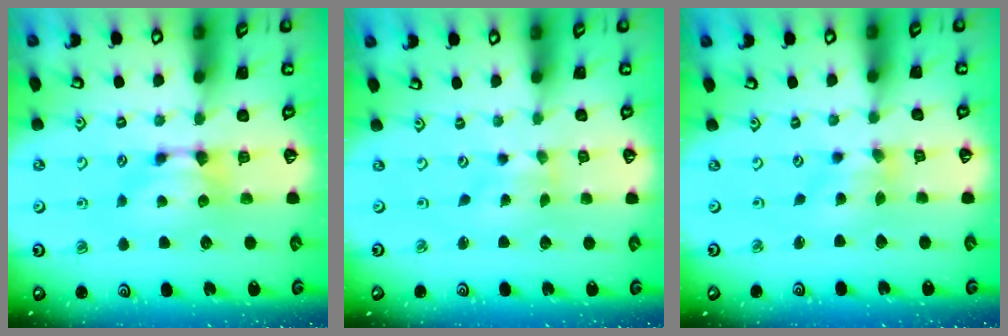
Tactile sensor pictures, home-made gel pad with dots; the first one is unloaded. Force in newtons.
{"total": 3.3, "press": 3.2, "slide": 0.8}
{"total": 1.2, "press": 0.0, "slide": 1.2}